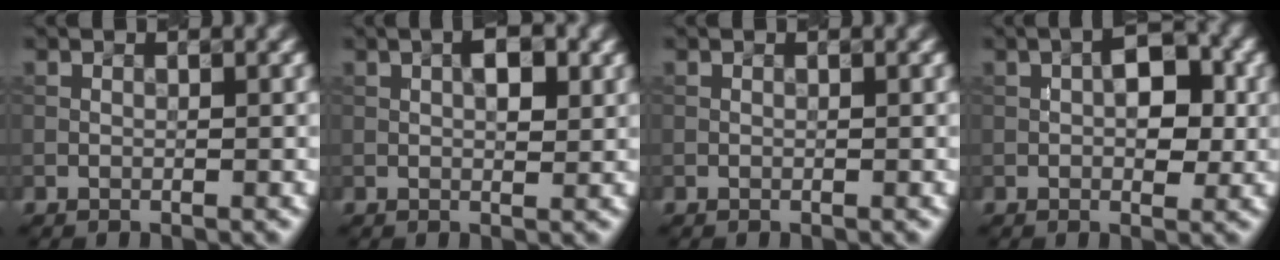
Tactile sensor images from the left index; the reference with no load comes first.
{"total": 2.9, "force": [0.8, 1.3, 2.5], "torque": [-0.032, 0.002, 0.012]}
{"total": 0.0}
{"total": 4.5, "force": [0.5, 2.3, 3.8], "torque": [-0.051, 0.007, 0.000]}